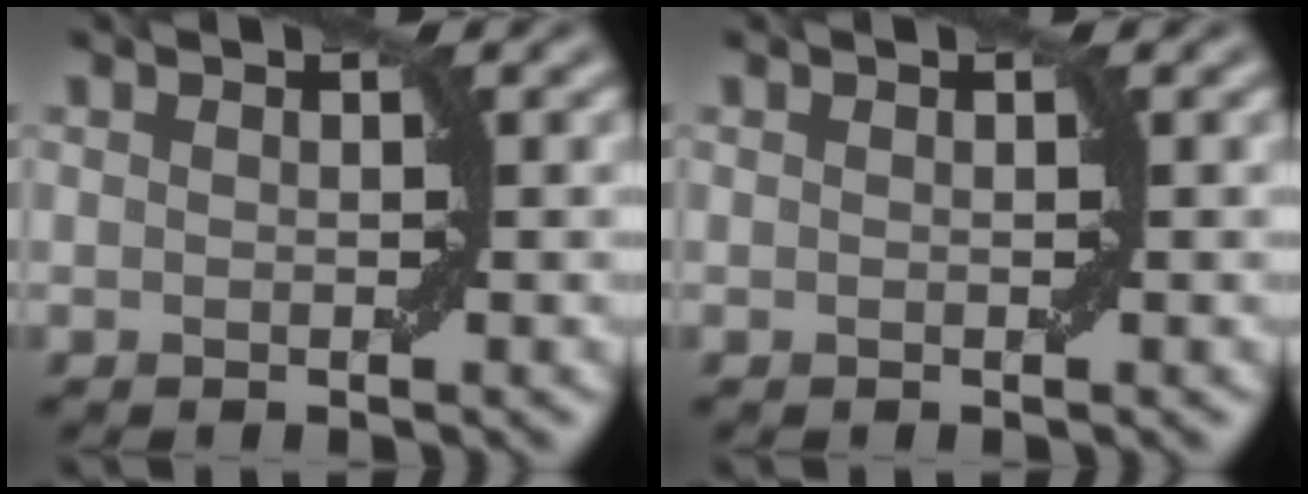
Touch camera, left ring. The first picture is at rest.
{"total": 0.0}